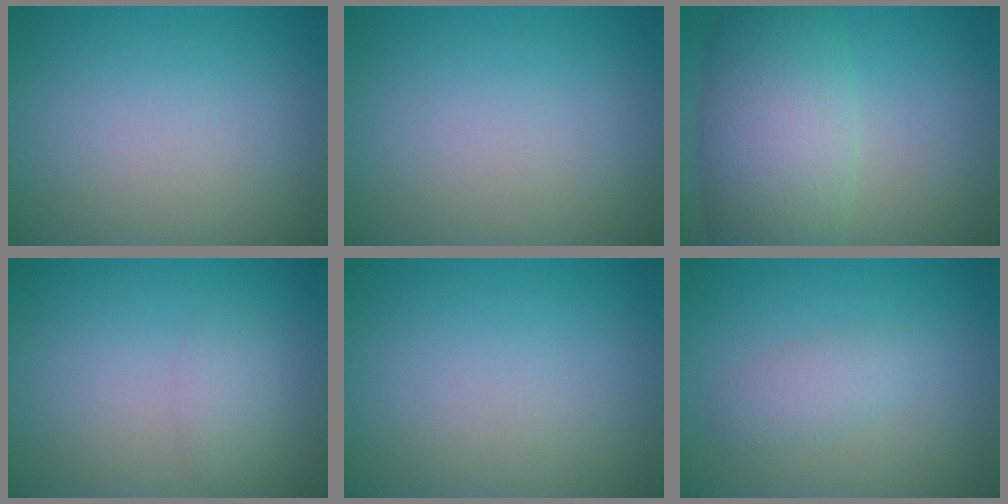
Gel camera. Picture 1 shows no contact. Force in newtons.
{"total": 0.0}
{"total": 8.4, "press": 8.4, "slide": 0.3}
{"total": 1.5, "press": 1.5, "slide": 0.1}
{"total": 0.0}
{"total": 1.9, "press": 1.9, "slide": 0.0}